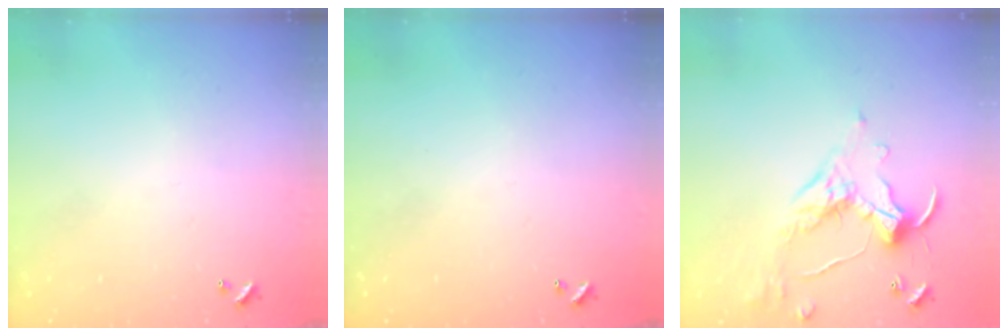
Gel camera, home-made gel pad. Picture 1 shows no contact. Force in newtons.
{"total": 0.0}
{"total": 1.1, "press": 1.1, "slide": 0.1}